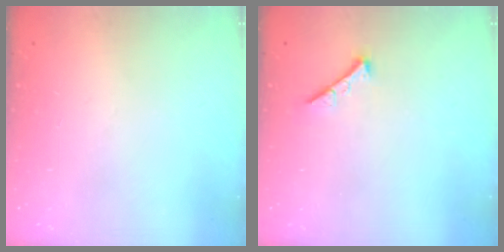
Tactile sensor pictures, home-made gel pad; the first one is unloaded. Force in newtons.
{"total": 0.0}